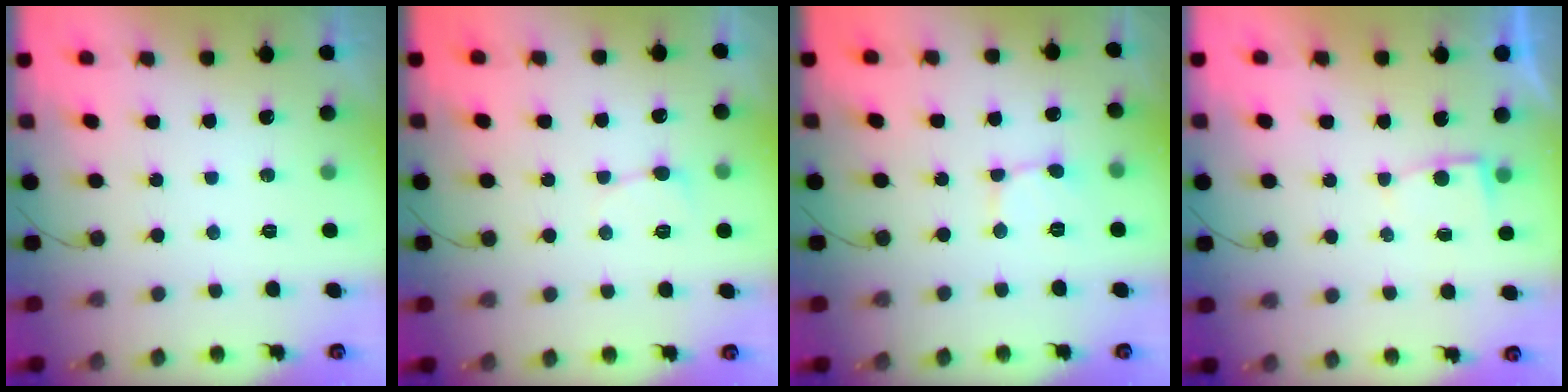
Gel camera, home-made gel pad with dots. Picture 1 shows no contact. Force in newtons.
{"total": 3.7, "press": 3.6, "slide": 0.5}
{"total": 1.6, "press": 1.6, "slide": 0.1}
{"total": 2.8, "press": 2.8, "slide": 0.3}